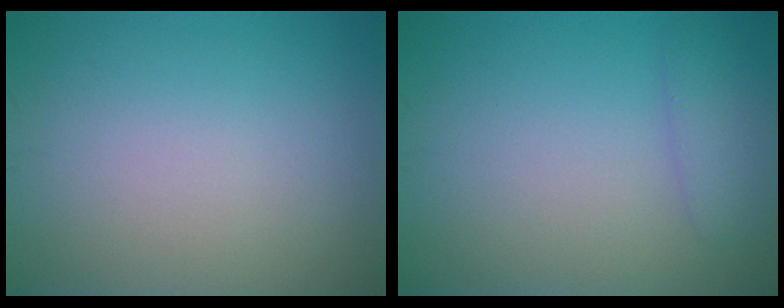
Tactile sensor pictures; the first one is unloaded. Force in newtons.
{"total": 1.7, "press": 1.6, "slide": 0.2}